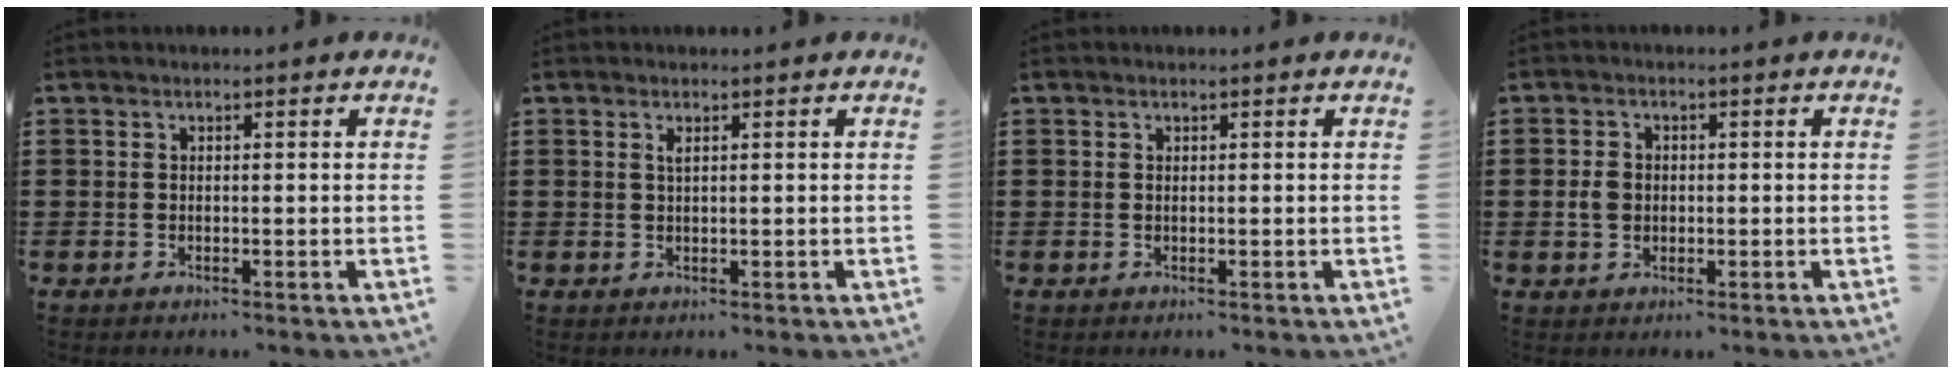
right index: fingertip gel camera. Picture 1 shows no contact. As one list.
[{"total": 0.8, "force": [0.4, 0.2, 0.7], "torque": [-0.015, 0.001, 0.008]}, {"total": 0.0}, {"total": 2.7, "force": [-0.1, 2.1, 1.6], "torque": [-0.036, 0.007, -0.004]}]